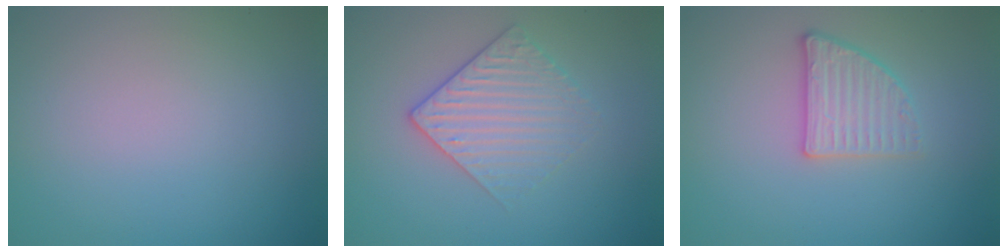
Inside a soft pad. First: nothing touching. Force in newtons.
{"total": 2.9, "press": 2.6, "slide": 1.2}
{"total": 2.6, "press": 2.3, "slide": 1.2}